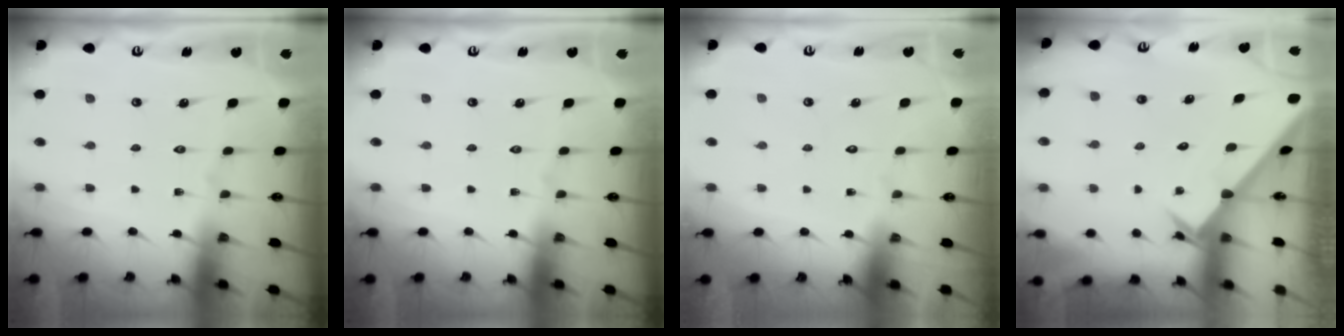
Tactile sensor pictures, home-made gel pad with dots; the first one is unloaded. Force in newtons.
{"total": 0.0}
{"total": 1.7, "press": 1.7, "slide": 0.1}
{"total": 2.5, "press": 2.5, "slide": 0.2}